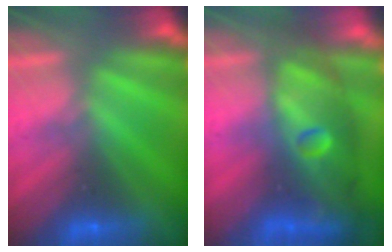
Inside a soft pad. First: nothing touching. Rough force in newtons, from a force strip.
{"total": 7.3}